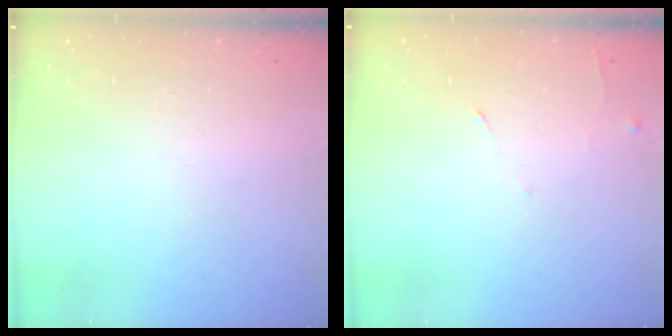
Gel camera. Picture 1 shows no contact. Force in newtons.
{"total": 5.1, "press": 5.1, "slide": 0.8}